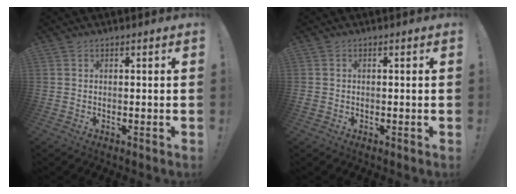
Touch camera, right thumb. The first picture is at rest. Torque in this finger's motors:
{"motor_torque": [0.19, -0.20, 0.19, -0.13, -0.02]}